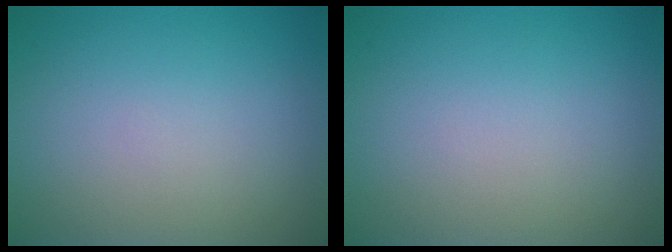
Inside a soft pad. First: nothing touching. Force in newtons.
{"total": 0.0}